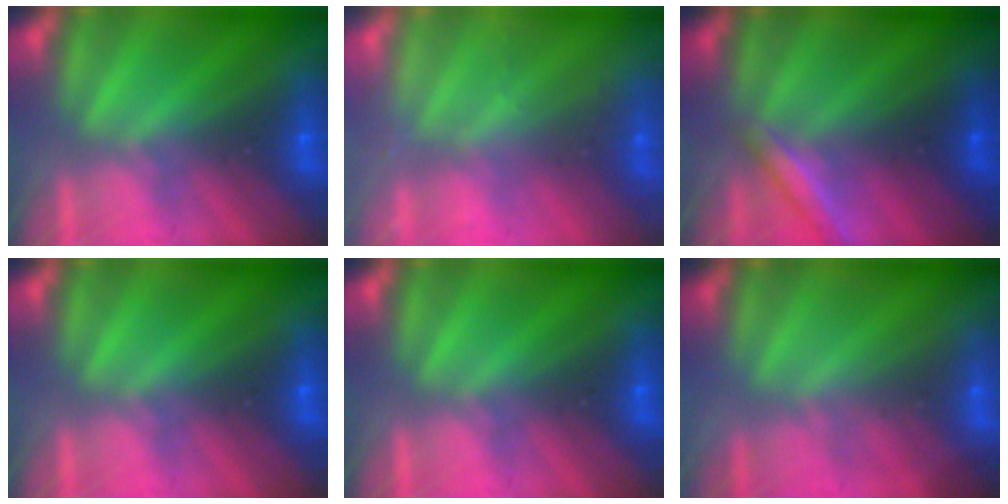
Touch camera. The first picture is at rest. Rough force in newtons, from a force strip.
{"total": 2.4}
{"total": 1.9}
{"total": 0.0}
{"total": 0.0}
{"total": 1.8}